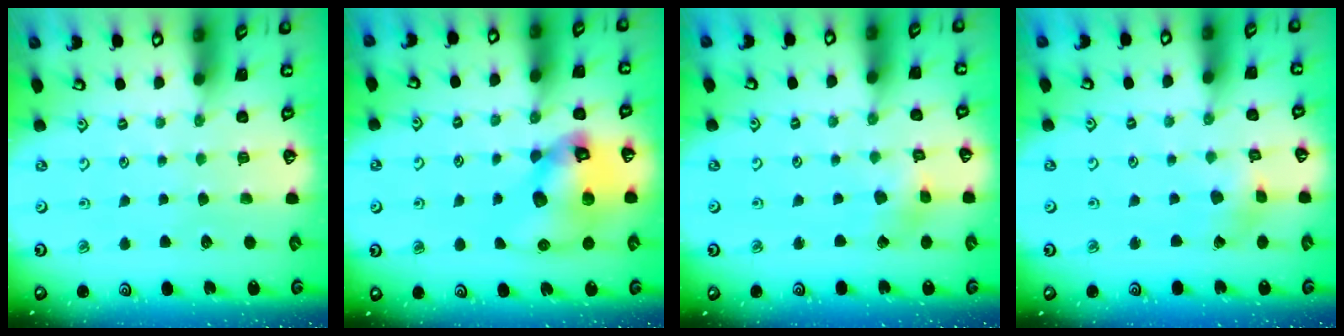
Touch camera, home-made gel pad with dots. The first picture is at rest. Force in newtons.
{"total": 14.5, "press": 14.3, "slide": 2.3}
{"total": 2.9, "press": 2.9, "slide": 0.3}
{"total": 2.4, "press": 2.3, "slide": 0.4}